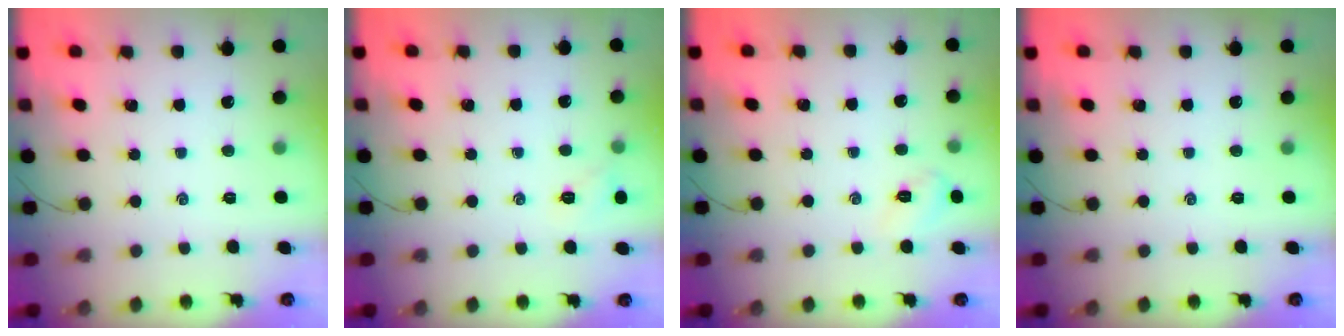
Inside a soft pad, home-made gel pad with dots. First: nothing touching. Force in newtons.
{"total": 6.5, "press": 6.3, "slide": 1.6}
{"total": 6.9, "press": 6.7, "slide": 1.6}
{"total": 0.0}